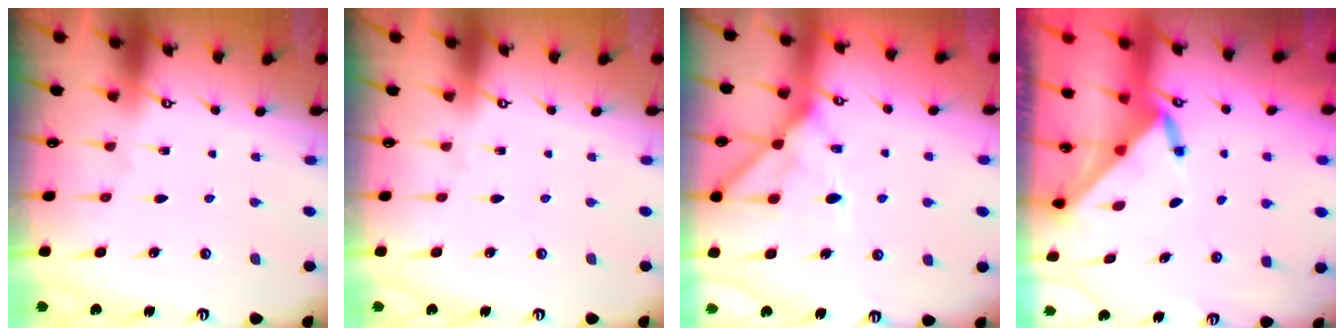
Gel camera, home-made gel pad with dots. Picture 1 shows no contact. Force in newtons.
{"total": 0.0}
{"total": 13.4, "press": 13.3, "slide": 1.4}
{"total": 3.6, "press": 3.6, "slide": 0.3}